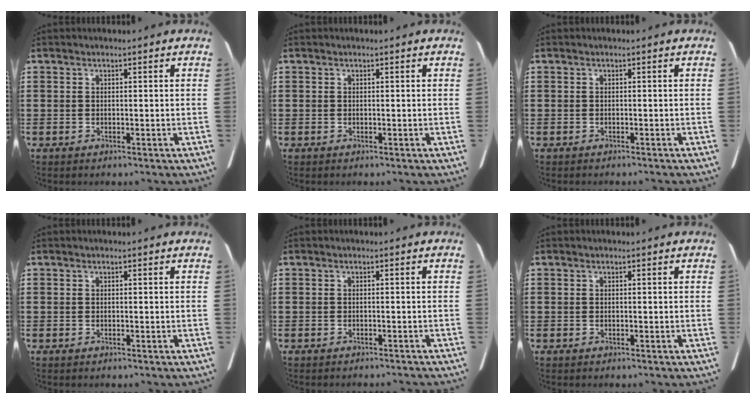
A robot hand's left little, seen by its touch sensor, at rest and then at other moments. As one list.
[{"total": 0.0}, {"total": 0.0}, {"total": 0.0}, {"total": 0.6, "force": [-0.6, 0.0, 0.3], "torque": [-0.006, -0.003, -0.011]}, {"total": 0.0}]